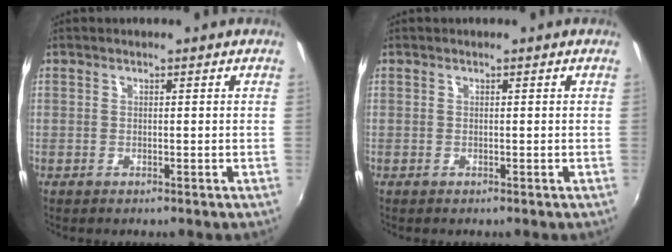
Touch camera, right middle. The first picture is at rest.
{"total": 0.0}